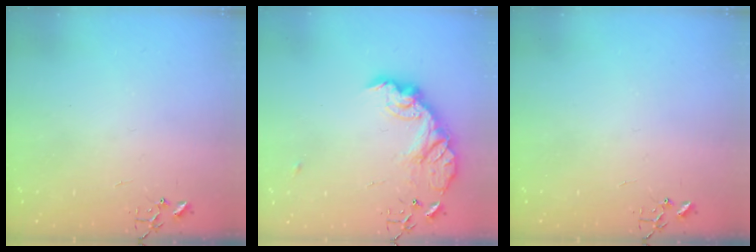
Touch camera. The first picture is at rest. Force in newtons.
{"total": 15.7, "press": 15.7, "slide": 1.0}
{"total": 0.0}